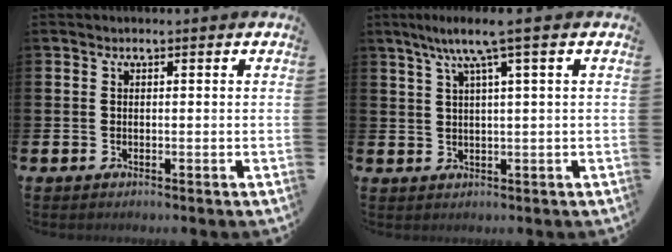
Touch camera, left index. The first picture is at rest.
{"total": 5.0, "force": [2.9, 0.0, 4.0], "torque": [-0.091, 0.000, 0.048]}